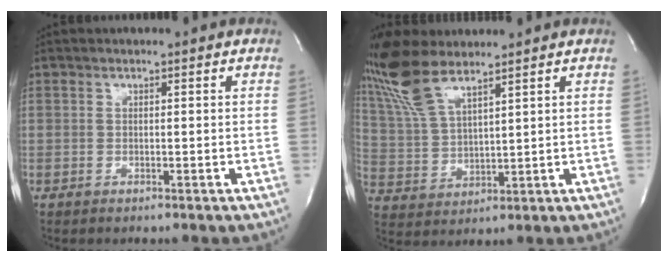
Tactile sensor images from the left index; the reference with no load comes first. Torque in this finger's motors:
{"motor_torque": [-0.16, 0.07, 0.10, 0.04]}